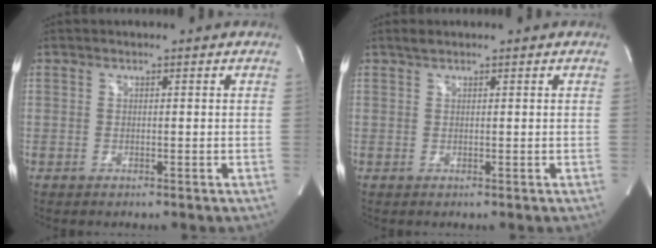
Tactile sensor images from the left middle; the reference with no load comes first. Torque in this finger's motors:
{"motor_torque": [0.19, 0.14, -0.19, -0.03]}